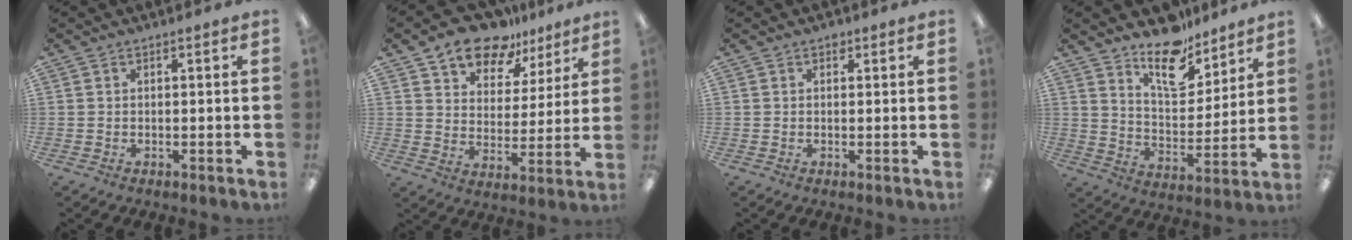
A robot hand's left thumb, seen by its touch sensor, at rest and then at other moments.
{"total": 13.1, "force": [10.6, 6.7, 3.7], "torque": [-0.058, -0.080, 0.194]}
{"total": 1.1, "force": [0.5, 0.8, 0.5], "torque": [-0.002, -0.003, 0.008]}
{"total": 14.6, "force": [11.3, 6.4, 6.7], "torque": [-0.095, -0.079, 0.200]}